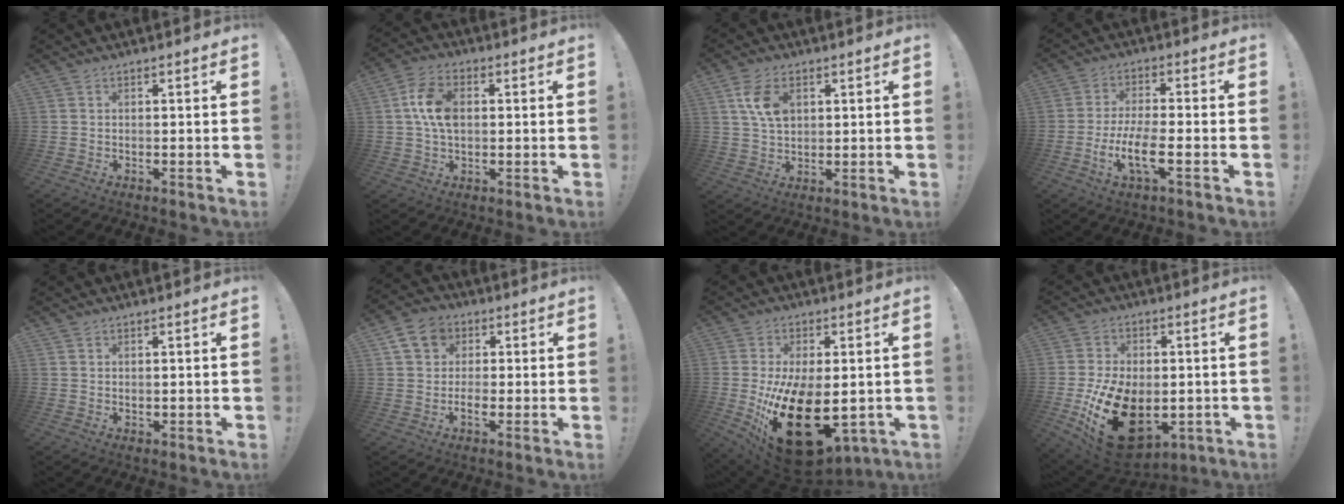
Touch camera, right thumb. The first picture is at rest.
{"total": 10.2, "force": [1.1, 6.6, 7.6], "torque": [-0.138, 0.011, 0.024]}
{"total": 8.7, "force": [3.0, 5.5, 6.0], "torque": [-0.105, -0.003, 0.057]}
{"total": 10.4, "force": [-3.2, 2.9, 9.5], "torque": [-0.191, -0.004, -0.061]}
{"total": 1.0, "force": [0.7, 0.7, 0.3], "torque": [0.002, -0.002, 0.011]}
{"total": 10.1, "force": [1.0, 8.6, 5.2], "torque": [-0.086, 0.005, 0.023]}
{"total": 24.8, "force": [-4.1, 13.4, 20.5], "torque": [-0.353, -0.004, -0.044]}
{"total": 22.4, "force": [-5.4, 14.4, 16.3], "torque": [-0.289, 0.025, -0.070]}